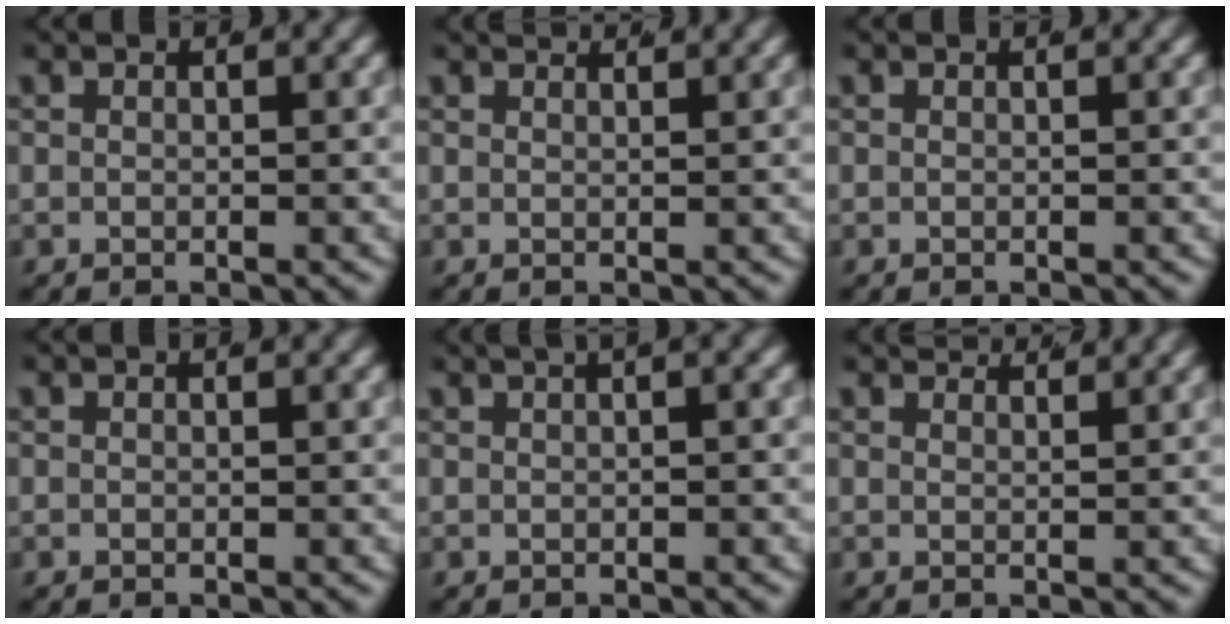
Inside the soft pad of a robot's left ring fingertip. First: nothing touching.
{"total": 2.1, "force": [2.0, -0.5, 0.4], "torque": [0.002, -0.003, 0.034]}
{"total": 0.0}
{"total": 0.0}
{"total": 3.1, "force": [1.8, 0.7, 2.4], "torque": [-0.017, 0.023, 0.022]}
{"total": 3.0, "force": [2.9, -0.3, 0.6], "torque": [-0.003, -0.002, 0.048]}